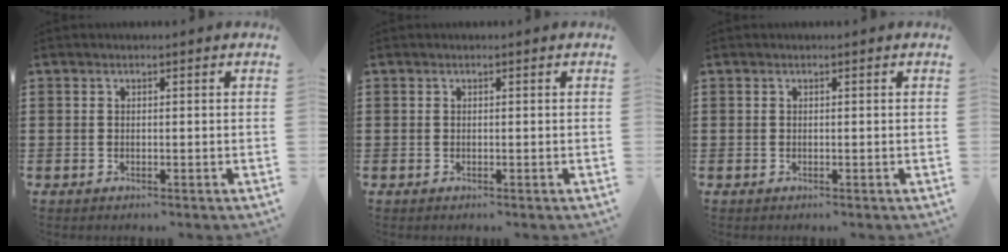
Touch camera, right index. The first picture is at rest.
{"total": 0.0}
{"total": 0.0}